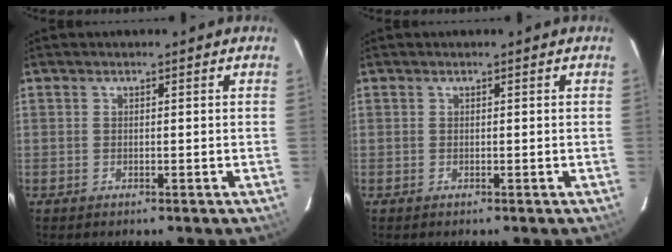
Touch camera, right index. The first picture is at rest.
{"total": 0.0}